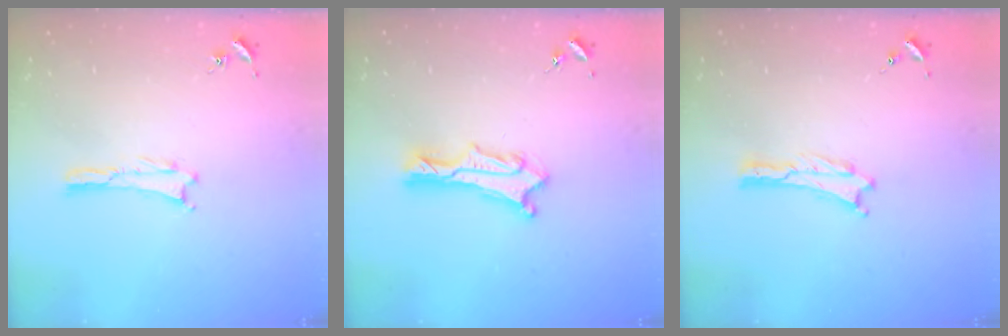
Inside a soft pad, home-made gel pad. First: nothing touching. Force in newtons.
{"total": 3.0, "press": 3.0, "slide": 0.2}
{"total": 0.0}